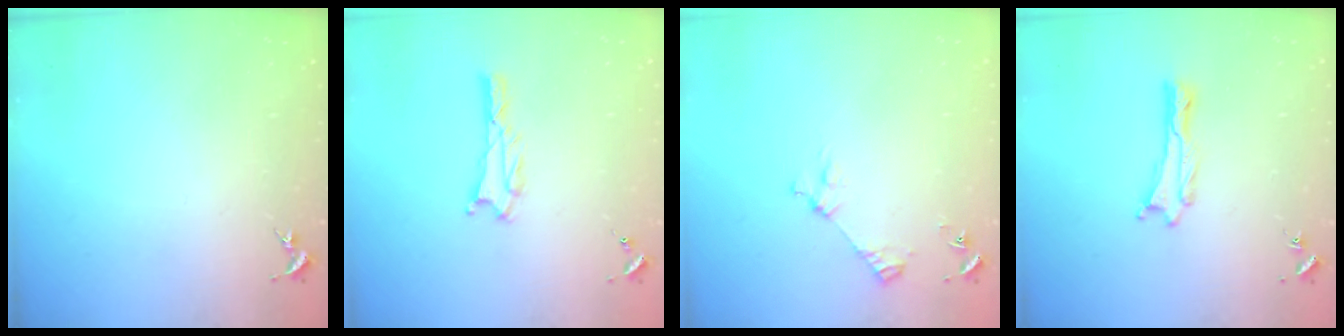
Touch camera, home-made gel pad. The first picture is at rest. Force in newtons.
{"total": 0.7, "press": 0.7, "slide": 0.1}
{"total": 3.1, "press": 3.1, "slide": 0.3}
{"total": 0.0}